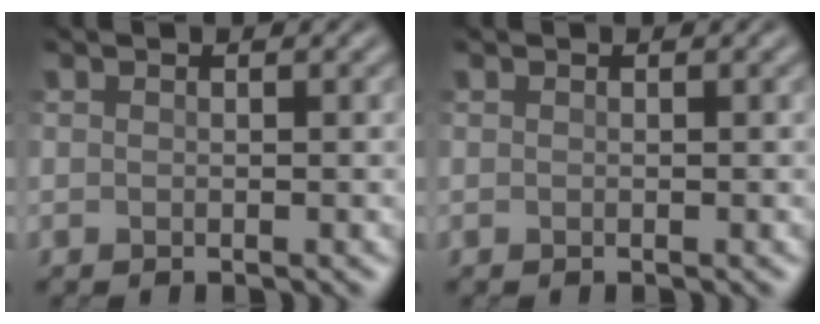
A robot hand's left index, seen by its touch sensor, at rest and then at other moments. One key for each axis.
{"total": 0.0}